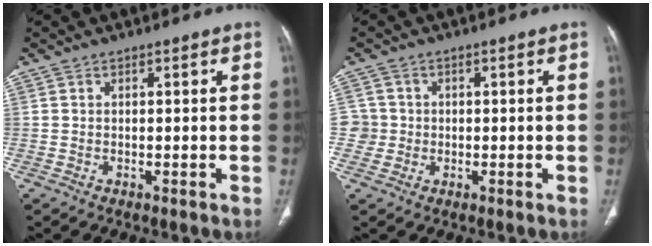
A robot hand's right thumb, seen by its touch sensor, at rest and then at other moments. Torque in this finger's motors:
{"motor_torque": [-0.63, -0.23, -0.08, 0.44, -0.01]}